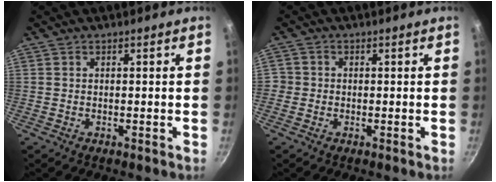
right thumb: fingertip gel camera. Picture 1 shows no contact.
{"total": 1.7, "force": [-0.6, 1.6, 0.3], "torque": [0.001, 0.007, -0.012]}